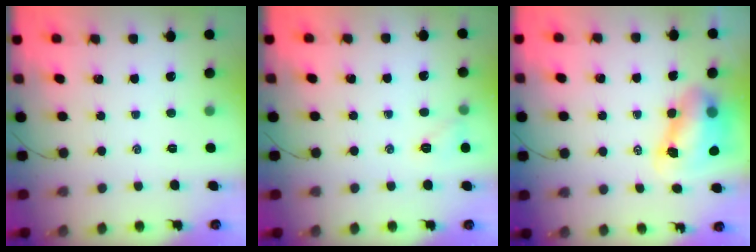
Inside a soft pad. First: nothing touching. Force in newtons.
{"total": 6.1, "press": 5.9, "slide": 1.3}
{"total": 8.7, "press": 8.6, "slide": 1.7}